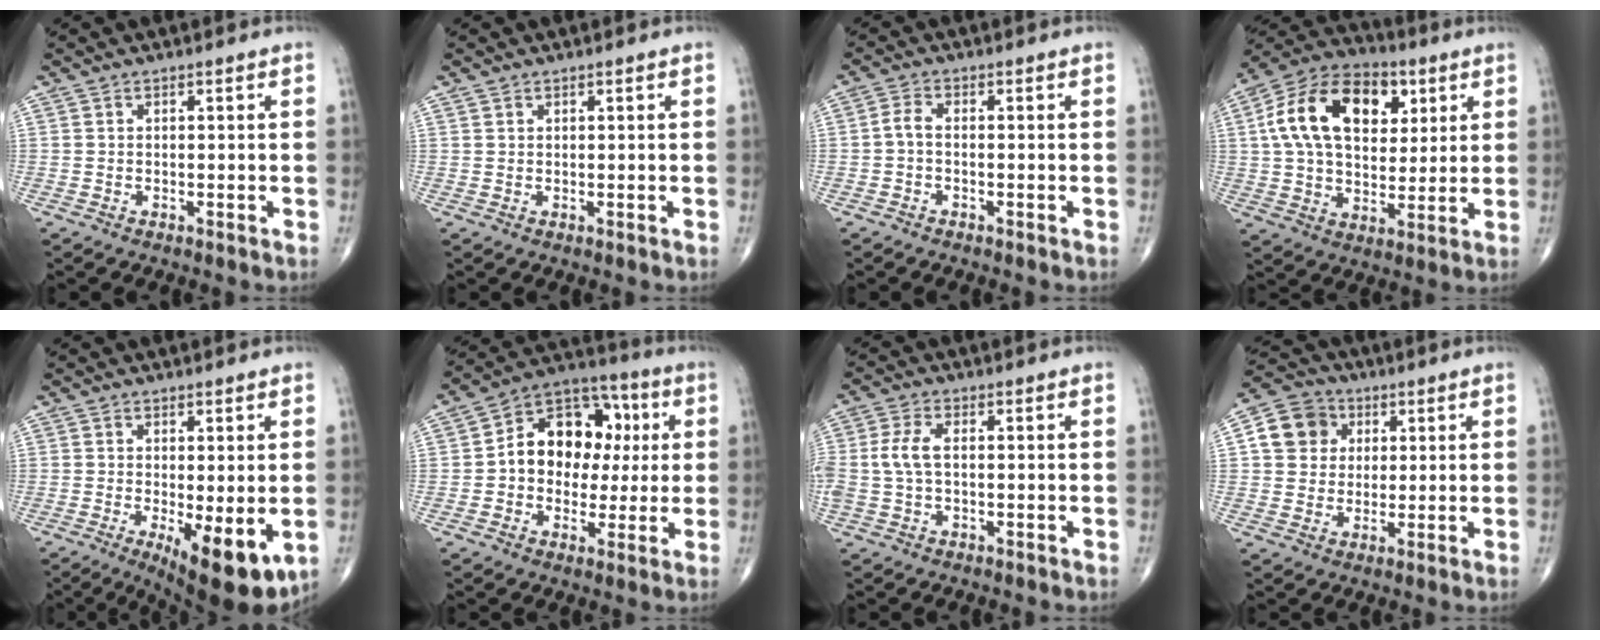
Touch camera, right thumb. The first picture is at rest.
{"total": 0.5, "force": [0.4, 0.4, 0.1], "torque": [0.002, -0.003, 0.006]}
{"total": 2.2, "force": [-0.6, 1.1, 1.8], "torque": [-0.037, 0.005, -0.017]}
{"total": 20.5, "force": [5.9, 13.1, 14.7], "torque": [-0.233, 0.003, 0.094]}
{"total": 10.9, "force": [-2.9, 3.6, 9.9], "torque": [-0.135, -0.025, -0.032]}
{"total": 13.9, "force": [1.2, 10.4, 9.1], "torque": [-0.093, 0.028, 0.010]}
{"total": 5.0, "force": [0.1, 2.7, 4.3], "torque": [-0.115, 0.012, -0.001]}
{"total": 9.3, "force": [2.3, 8.3, 3.4], "torque": [-0.039, 0.003, 0.030]}